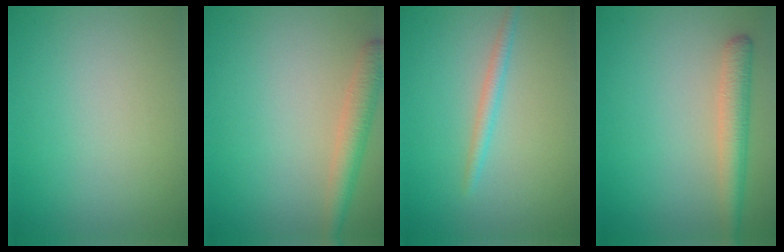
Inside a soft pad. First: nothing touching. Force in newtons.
{"total": 3.1, "press": 3.1, "slide": 0.2}
{"total": 1.6, "press": 1.6, "slide": 0.0}
{"total": 3.3, "press": 3.3, "slide": 0.1}